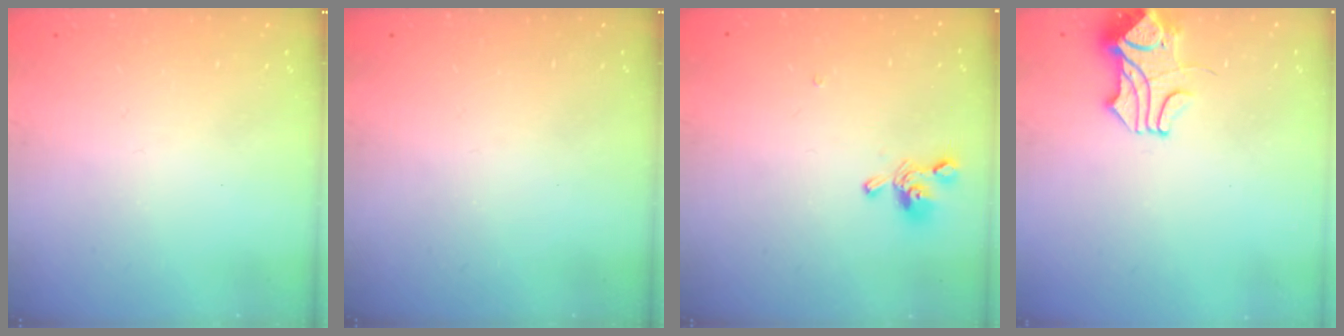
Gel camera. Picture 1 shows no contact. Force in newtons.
{"total": 0.0}
{"total": 0.7, "press": 0.4, "slide": 0.6}
{"total": 2.0, "press": 1.8, "slide": 0.7}